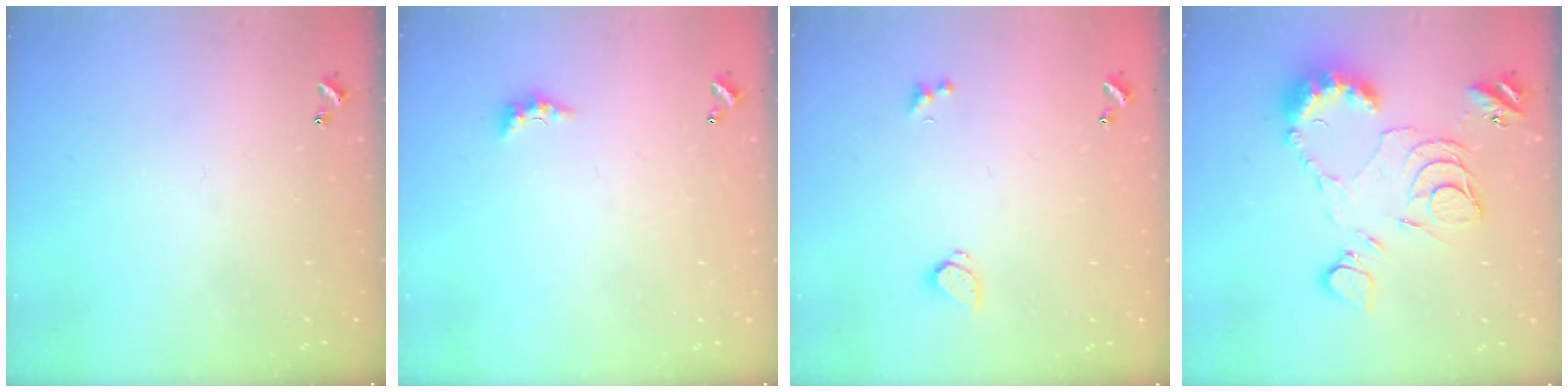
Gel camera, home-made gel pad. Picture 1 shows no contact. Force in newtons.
{"total": 2.3, "press": 2.2, "slide": 0.7}
{"total": 0.8, "press": 0.6, "slide": 0.4}
{"total": 14.4, "press": 14.4, "slide": 1.2}